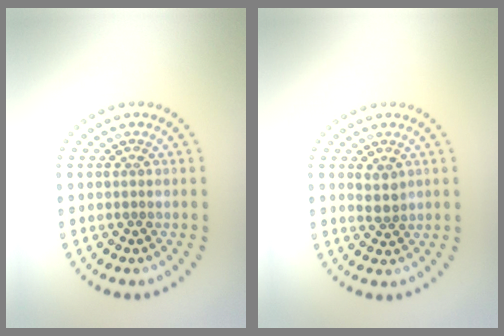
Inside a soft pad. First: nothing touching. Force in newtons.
{"total": 1.6, "press": 1.3, "slide": 0.9}